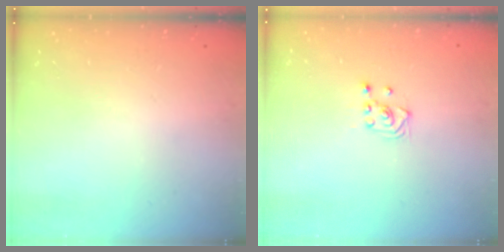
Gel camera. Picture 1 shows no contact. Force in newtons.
{"total": 3.0, "press": 2.6, "slide": 1.5}